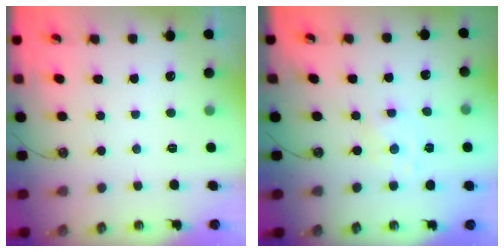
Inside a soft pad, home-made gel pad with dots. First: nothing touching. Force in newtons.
{"total": 2.0, "press": 2.0, "slide": 0.3}